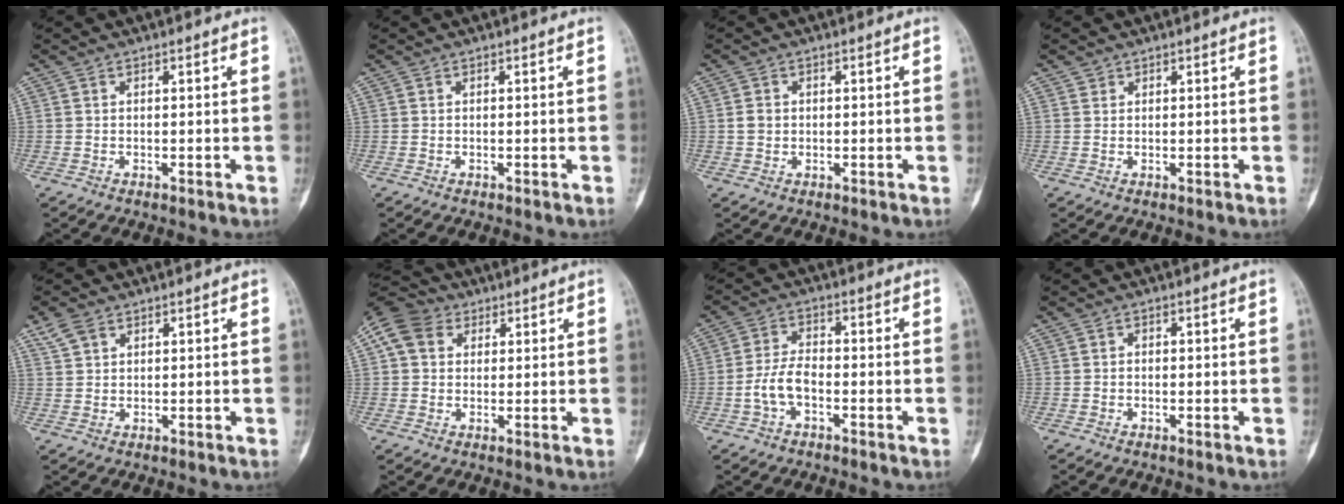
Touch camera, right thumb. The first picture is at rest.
{"total": 0.0}
{"total": 2.0, "force": [0.2, 1.8, 1.0], "torque": [-0.010, 0.004, 0.005]}
{"total": 0.9, "force": [0.6, 0.7, 0.0], "torque": [0.012, -0.002, 0.007]}
{"total": 3.4, "force": [2.2, 2.0, 1.7], "torque": [-0.034, 0.002, 0.050]}
{"total": 8.9, "force": [3.2, 7.1, 4.3], "torque": [-0.071, 0.013, 0.051]}
{"total": 5.4, "force": [-1.9, 2.8, 4.2], "torque": [-0.087, 0.023, -0.041]}
{"total": 0.5, "force": [-0.1, 0.5, 0.2], "torque": [0.000, 0.002, -0.005]}